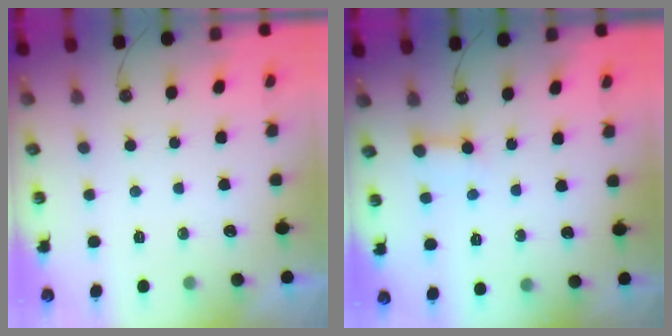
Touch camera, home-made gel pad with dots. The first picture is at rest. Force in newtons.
{"total": 3.2, "press": 3.1, "slide": 0.5}